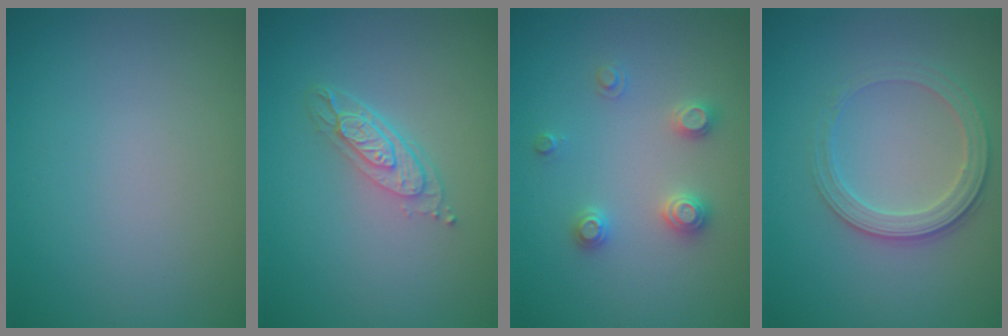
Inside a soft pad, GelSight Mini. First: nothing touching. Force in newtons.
{"total": 3.4, "press": 2.6, "slide": 2.2}
{"total": 2.3, "press": 2.3, "slide": 0.2}
{"total": 2.8, "press": 2.6, "slide": 0.9}